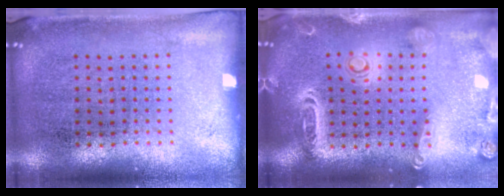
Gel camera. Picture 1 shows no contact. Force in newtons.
{"total": 2.3, "press": 2.1, "slide": 0.9}